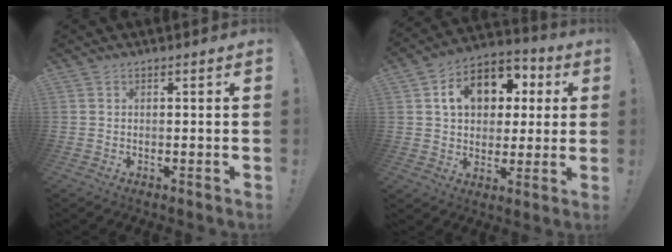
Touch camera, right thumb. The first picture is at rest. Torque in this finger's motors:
{"motor_torque": [1.84, 2.18, 0.45, -0.25, 0.12]}